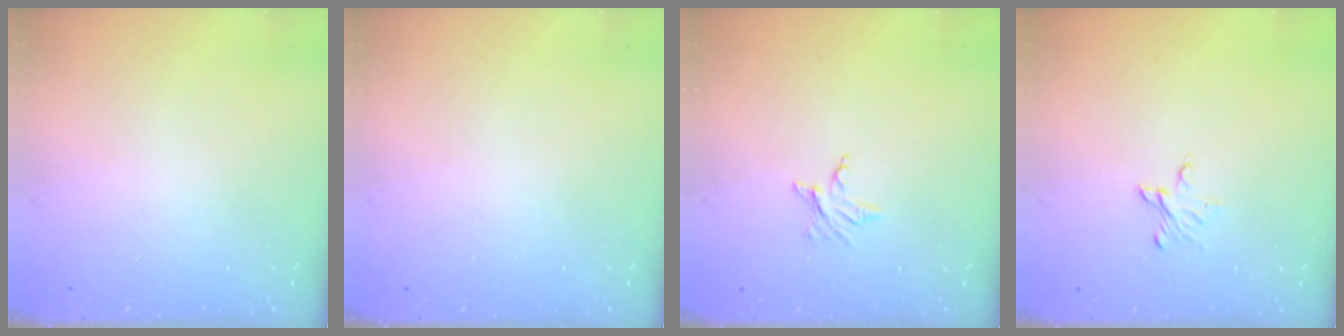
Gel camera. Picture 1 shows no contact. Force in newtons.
{"total": 0.0}
{"total": 2.5, "press": 2.5, "slide": 0.4}
{"total": 3.6, "press": 3.6, "slide": 0.3}